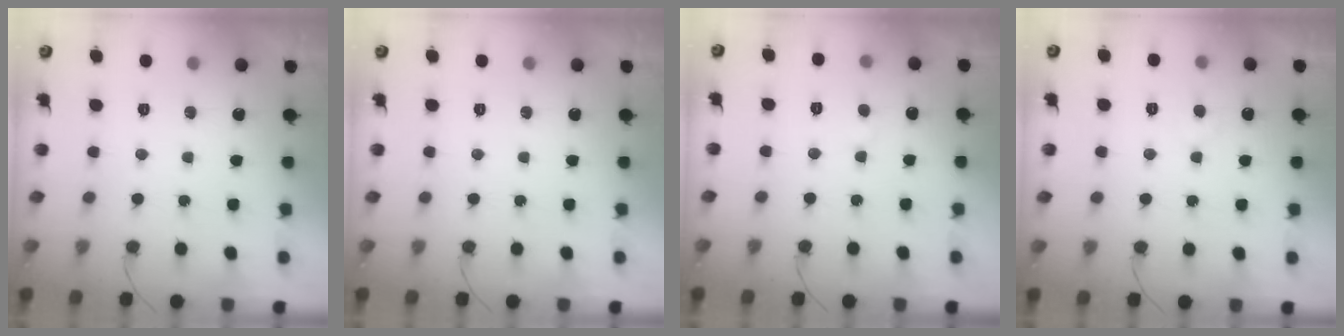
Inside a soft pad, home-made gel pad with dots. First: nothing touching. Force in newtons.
{"total": 0.0}
{"total": 3.2, "press": 3.2, "slide": 0.2}
{"total": 4.4, "press": 4.4, "slide": 0.4}